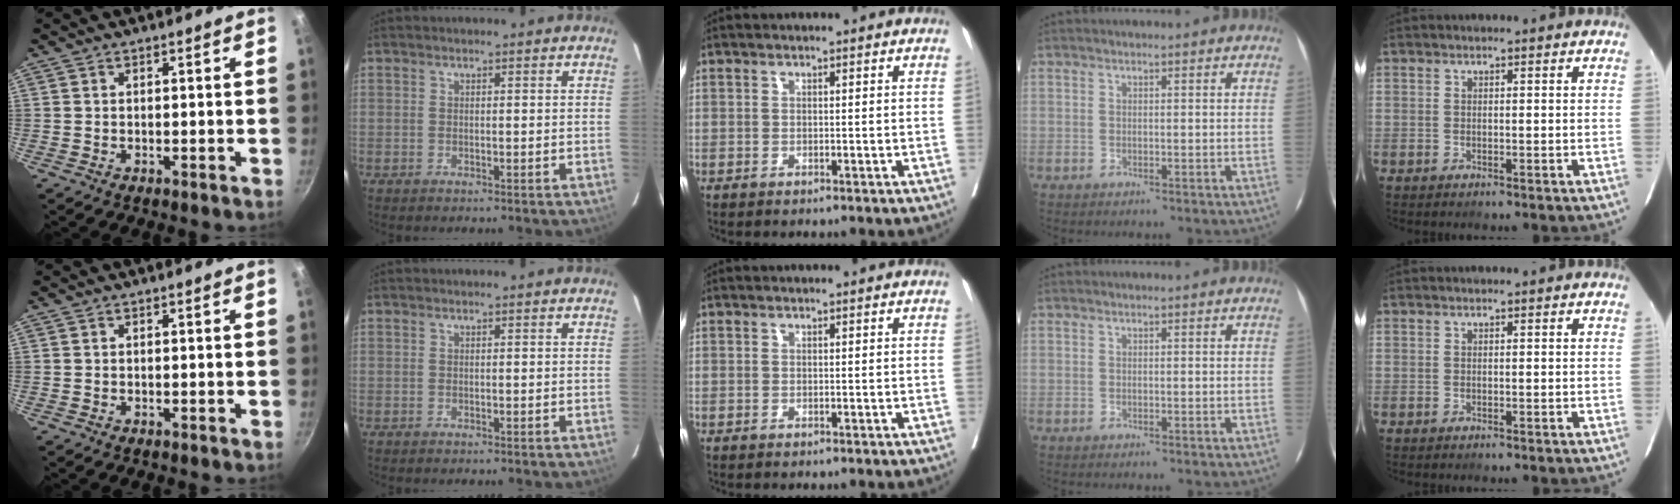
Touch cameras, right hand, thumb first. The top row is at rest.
{}